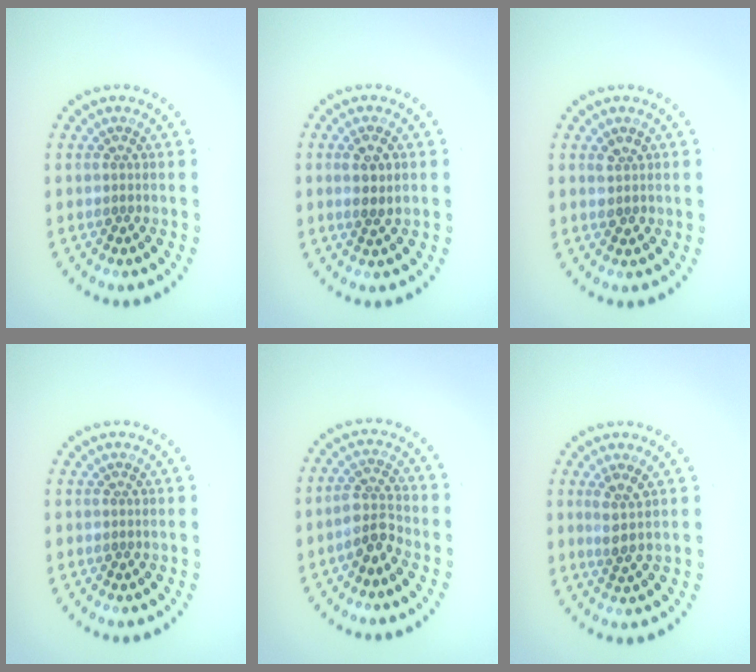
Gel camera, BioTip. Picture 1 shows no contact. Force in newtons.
{"total": 1.9, "press": 1.7, "slide": 0.7}
{"total": 1.5, "press": 1.4, "slide": 0.3}
{"total": 0.0}
{"total": 2.7, "press": 2.4, "slide": 1.3}
{"total": 1.9, "press": 1.5, "slide": 1.2}